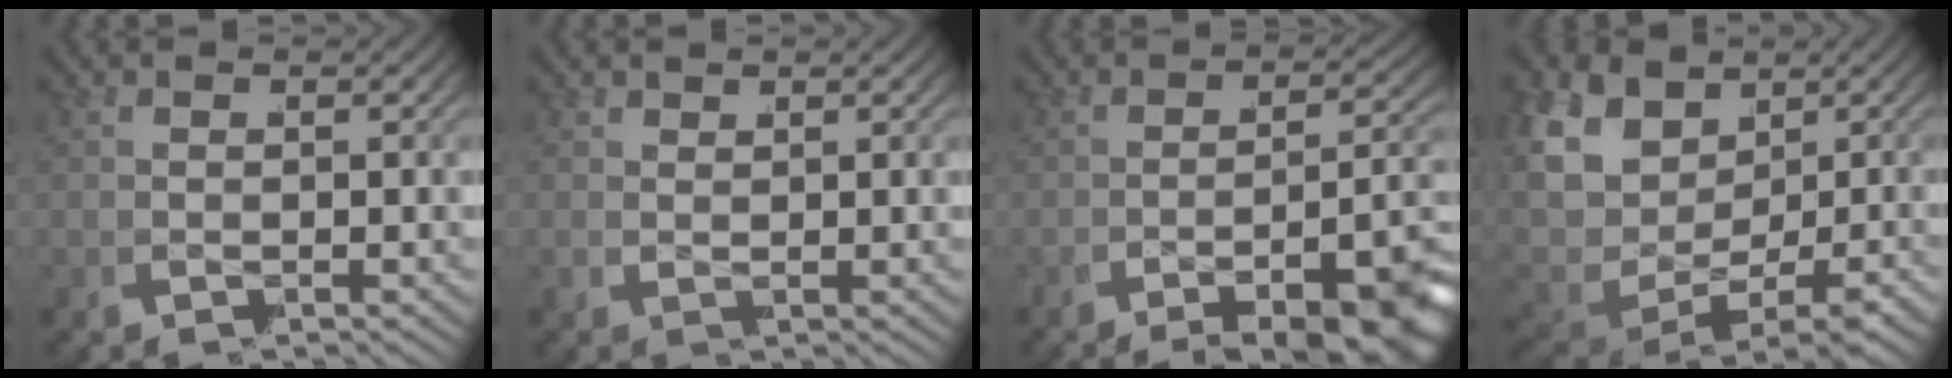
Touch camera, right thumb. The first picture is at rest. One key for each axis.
{"total": 1.3, "fx": 1.1, "fy": -0.4, "fz": -0.6, "tx": 0.022, "ty": 0.003, "tz": 0.021}
{"total": 10.1, "fx": -6.3, "fy": 3.2, "fz": 7.2, "tx": -0.098, "ty": -0.013, "tz": -0.087}
{"total": 10.8, "fx": 1.0, "fy": 8.5, "fz": 6.6, "tx": -0.188, "ty": -0.030, "tz": 0.029}